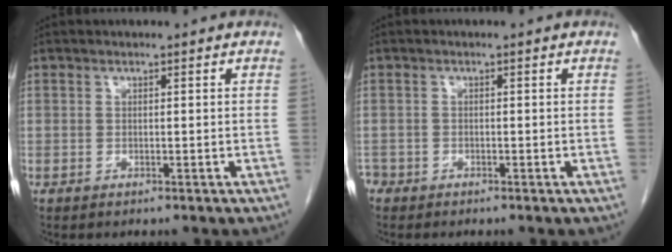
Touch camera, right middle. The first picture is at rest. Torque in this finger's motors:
{"motor_torque": [0.04, -0.03, -0.08, -0.05]}